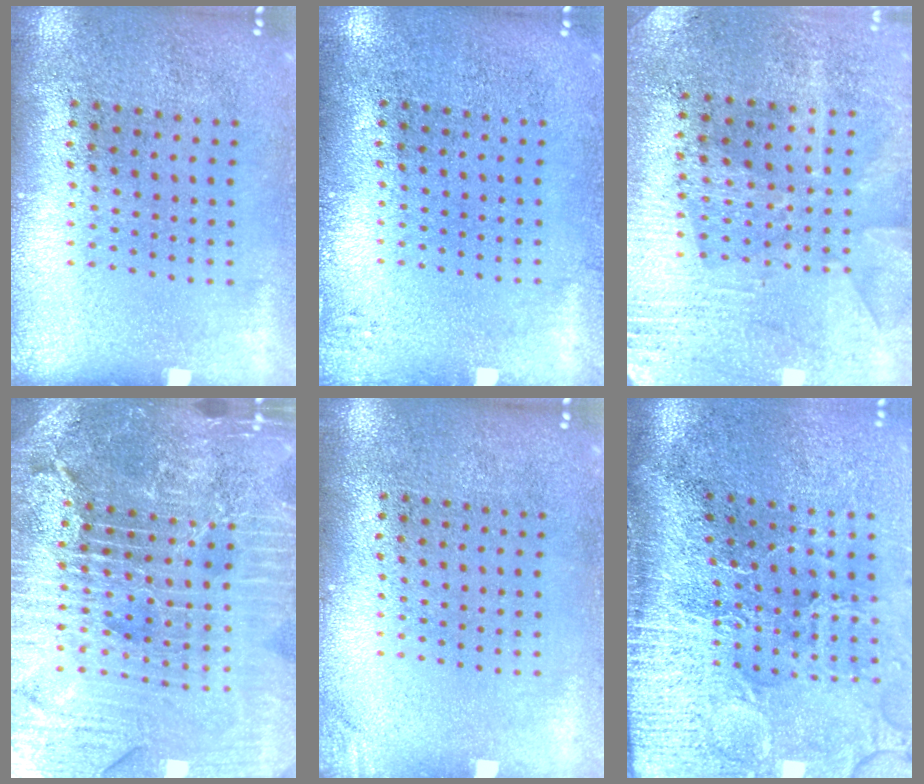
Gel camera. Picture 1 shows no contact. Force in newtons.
{"total": 1.0, "press": 1.0, "slide": 0.2}
{"total": 2.8, "press": 2.7, "slide": 0.7}
{"total": 5.7, "press": 5.1, "slide": 2.4}
{"total": 0.9, "press": 0.9, "slide": 0.2}
{"total": 5.0, "press": 4.0, "slide": 2.9}